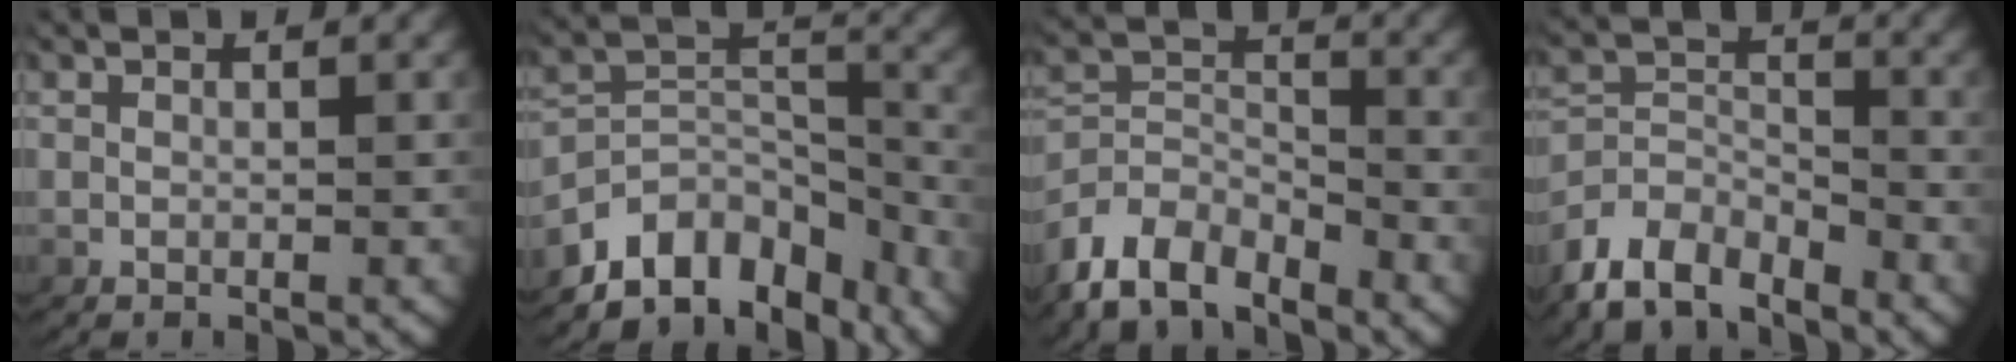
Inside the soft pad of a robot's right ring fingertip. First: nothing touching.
{"total": 10.9, "force": [-6.4, 6.9, 5.6], "torque": [-0.083, -0.037, -0.094]}
{"total": 8.5, "force": [-4.9, 6.1, 3.3], "torque": [-0.078, -0.039, -0.078]}
{"total": 7.3, "force": [-4.5, 5.0, 2.8], "torque": [-0.070, -0.035, -0.072]}